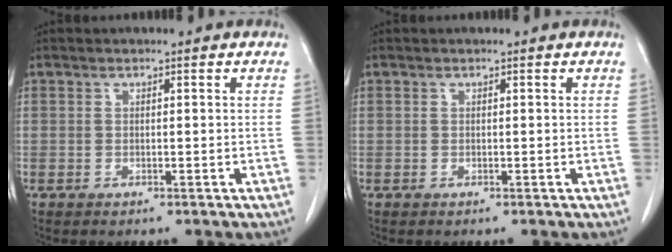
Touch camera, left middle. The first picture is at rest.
{"total": 0.0}